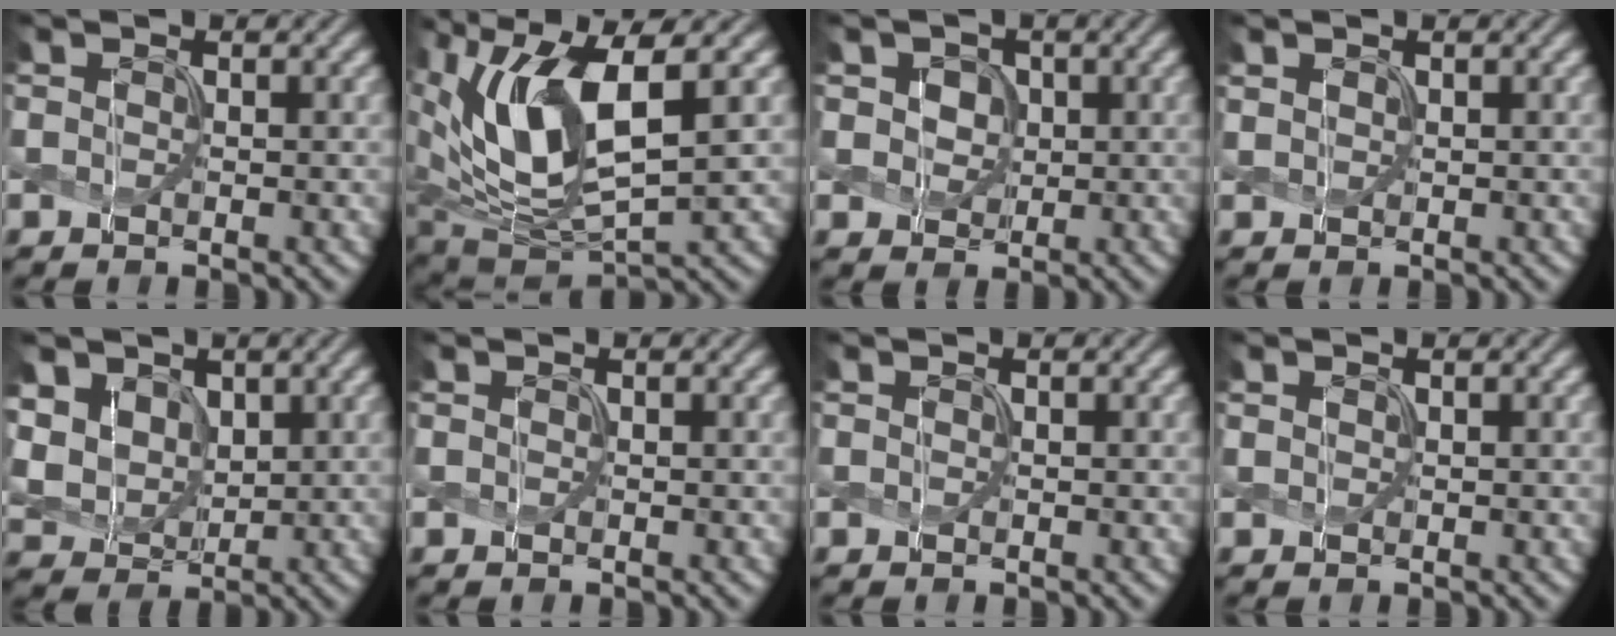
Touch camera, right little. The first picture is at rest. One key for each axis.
{"total": 10.0, "fx": 2.5, "fy": 4.5, "fz": 8.6, "tx": -0.180, "ty": -0.006, "tz": 0.051}
{"total": 3.3, "fx": 1.0, "fy": 2.7, "fz": 1.6, "tx": -0.037, "ty": 0.008, "tz": 0.020}
{"total": 0.6, "fx": 0.5, "fy": 0.3, "fz": 0.2, "tx": -0.008, "ty": 0.000, "tz": 0.015}
{"total": 6.3, "fx": 2.4, "fy": 4.9, "fz": 3.1, "tx": -0.107, "ty": 0.006, "tz": 0.051}
{"total": 0.0}
{"total": 0.0}
{"total": 0.0}